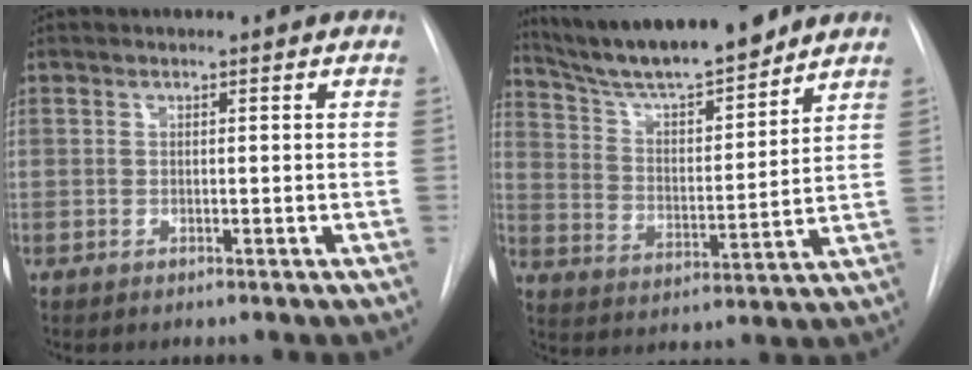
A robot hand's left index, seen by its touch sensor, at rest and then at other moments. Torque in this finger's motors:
{"motor_torque": [0.19, -0.45, 0.26, 0.06]}